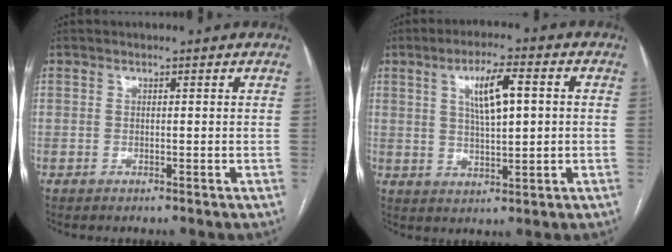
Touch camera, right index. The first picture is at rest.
{"total": 7.5, "force": [1.8, 1.7, 7.1], "torque": [-0.127, 0.011, 0.037]}